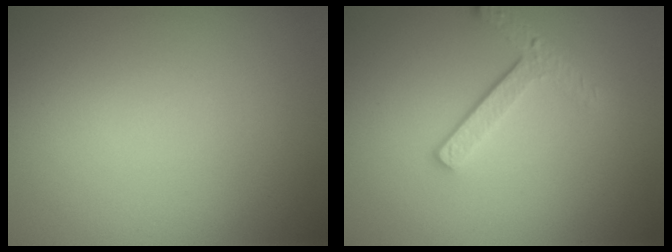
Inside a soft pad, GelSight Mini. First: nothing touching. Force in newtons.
{"total": 3.4, "press": 2.5, "slide": 2.3}